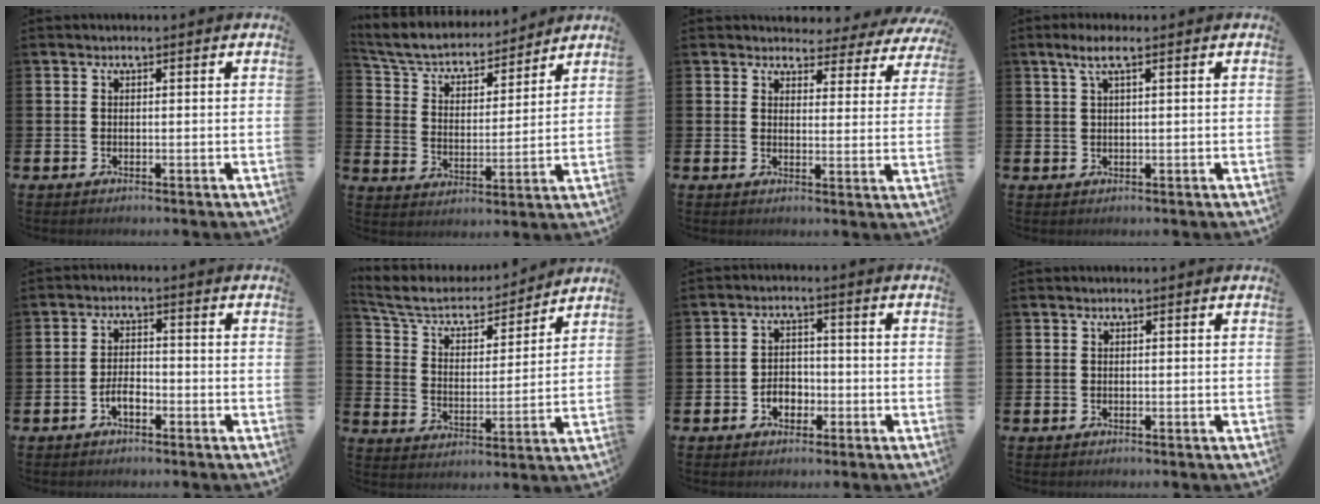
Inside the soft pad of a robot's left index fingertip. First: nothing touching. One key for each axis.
{"total": 6.0, "fx": 5.6, "fy": 1.8, "fz": 1.4, "tx": -0.062, "ty": -0.042, "tz": 0.093}
{"total": 3.3, "fx": 3.0, "fy": 1.4, "fz": 0.1, "tx": -0.008, "ty": -0.027, "tz": 0.047}
{"total": 2.7, "fx": 1.5, "fy": 0.4, "fz": 2.3, "tx": -0.052, "ty": 0.006, "tz": 0.026}
{"total": 2.6, "fx": -1.3, "fy": 1.3, "fz": 1.8, "tx": -0.033, "ty": 0.005, "tz": -0.027}
{"total": 7.4, "fx": 6.7, "fy": 2.6, "fz": 1.8, "tx": -0.078, "ty": -0.047, "tz": 0.114}
{"total": 3.1, "fx": -1.3, "fy": 2.4, "fz": 1.4, "tx": -0.022, "ty": 0.002, "tz": -0.031}
{"total": 0.0}